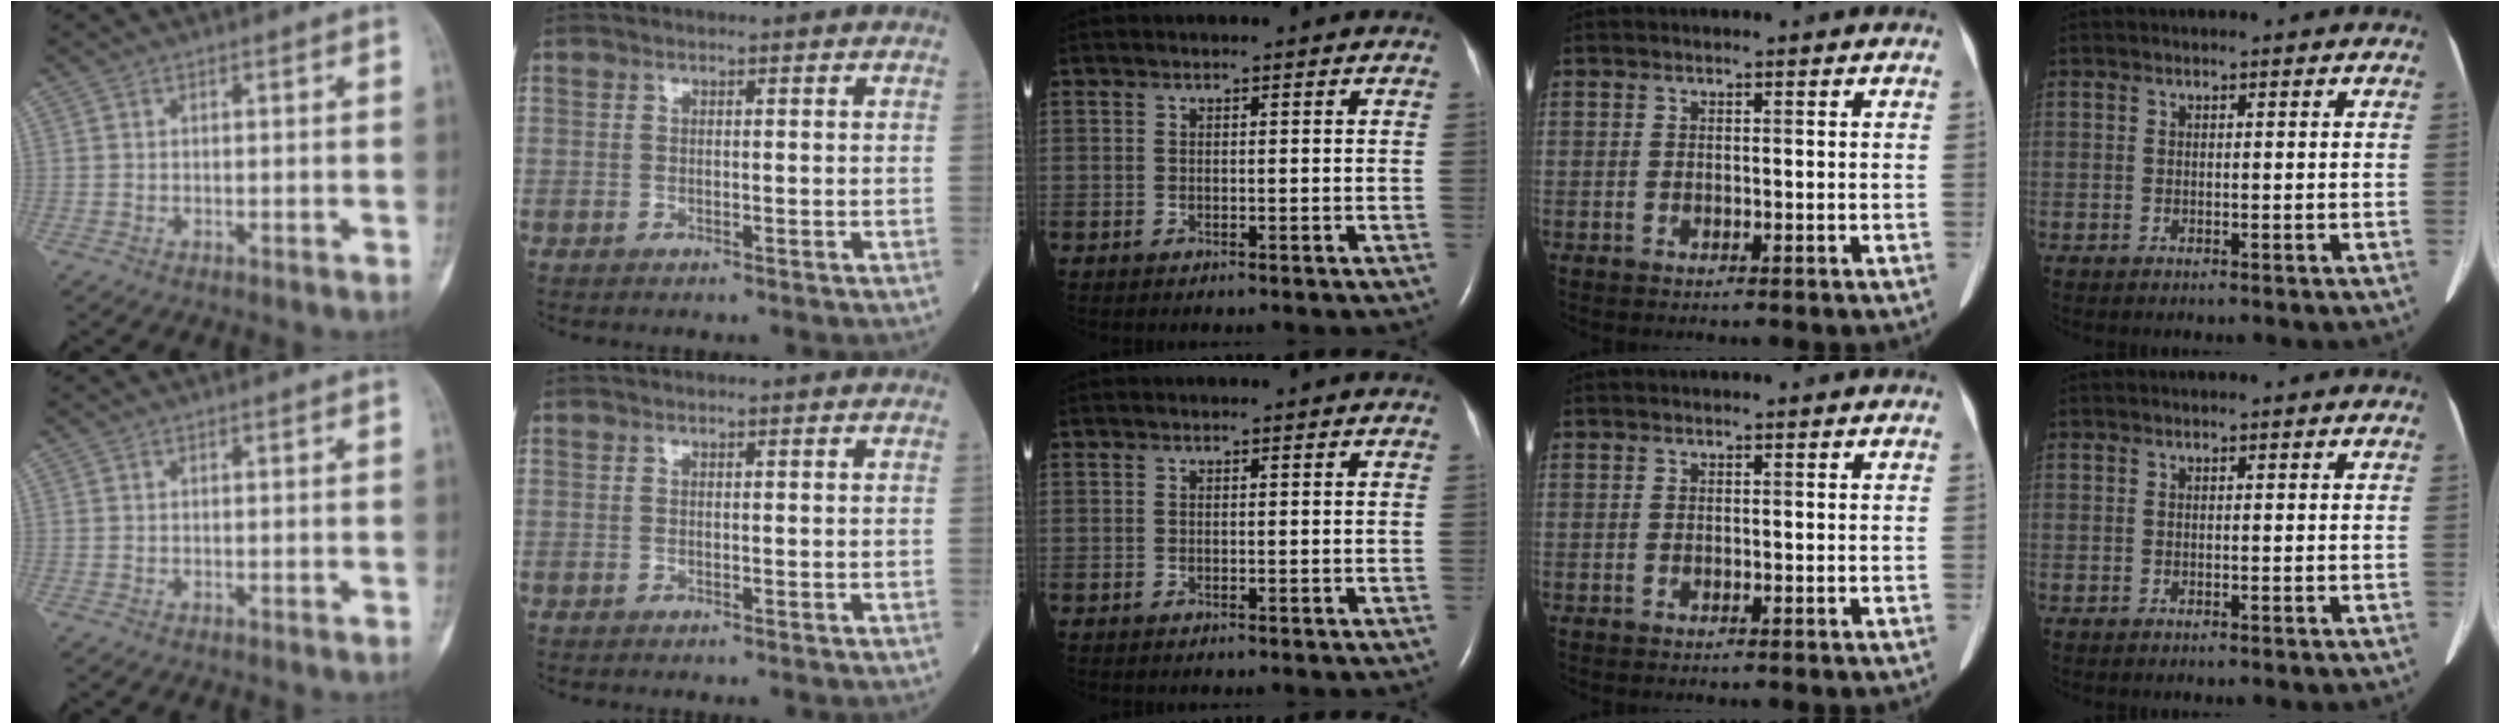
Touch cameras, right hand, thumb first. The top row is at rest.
{}